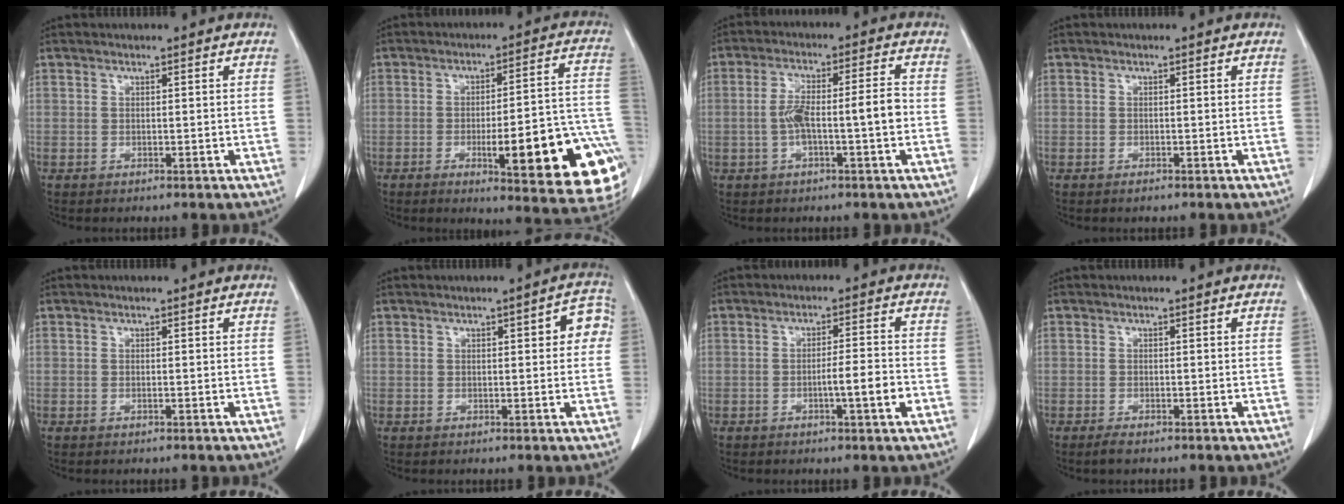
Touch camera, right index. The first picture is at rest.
{"total": 20.8, "force": [-7.0, 3.3, 19.3], "torque": [-0.155, 0.017, -0.076]}
{"total": 7.2, "force": [-1.3, 0.8, 7.1], "torque": [-0.132, 0.022, -0.019]}
{"total": 0.7, "force": [-0.5, 0.1, 0.4], "torque": [-0.010, -0.003, -0.004]}
{"total": 0.0}
{"total": 4.2, "force": [0.8, 1.5, 3.8], "torque": [-0.032, 0.015, 0.003]}
{"total": 4.5, "force": [-1.6, -0.1, 4.2], "torque": [-0.062, 0.000, -0.023]}
{"total": 1.4, "force": [-1.1, 0.2, 0.8], "torque": [-0.025, -0.006, -0.018]}